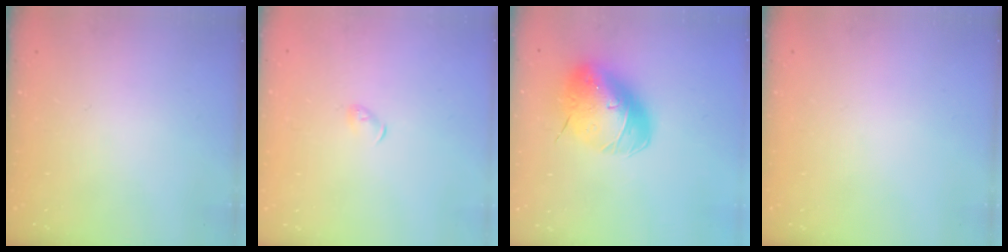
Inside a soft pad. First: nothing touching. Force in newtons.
{"total": 3.2, "press": 3.1, "slide": 0.7}
{"total": 12.7, "press": 12.5, "slide": 2.4}
{"total": 0.0}